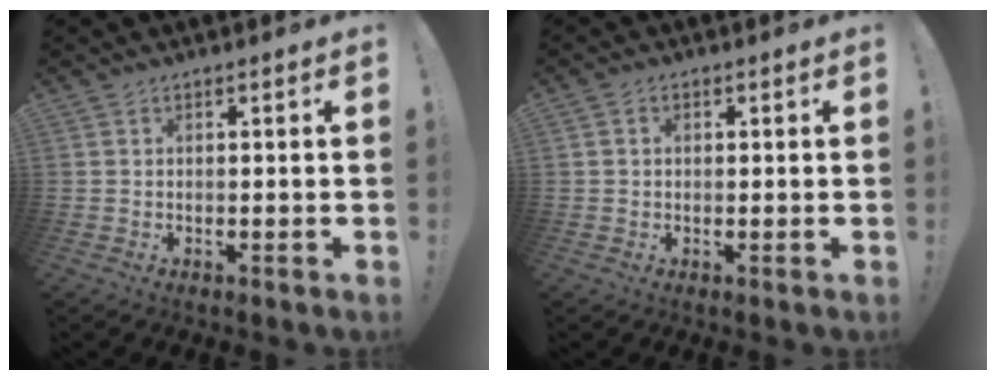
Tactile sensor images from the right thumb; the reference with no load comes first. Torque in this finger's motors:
{"motor_torque": [-0.02, -0.17, -0.03, -0.02, 0.08]}